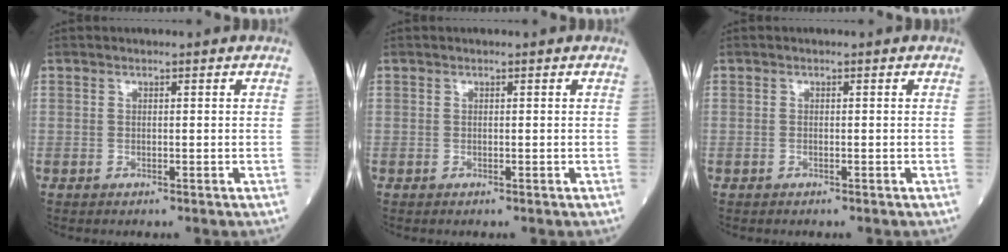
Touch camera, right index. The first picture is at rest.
{"total": 0.0}
{"total": 0.0}